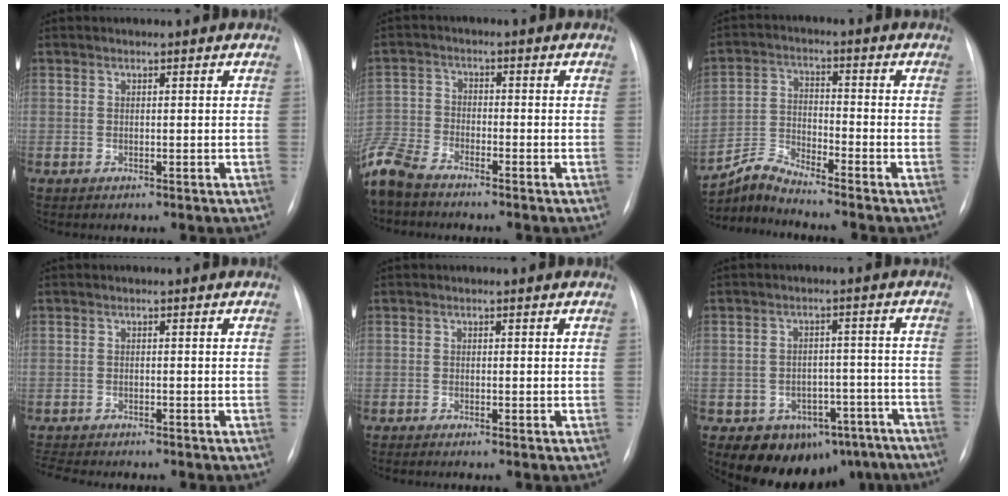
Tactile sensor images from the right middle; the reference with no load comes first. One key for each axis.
{"total": 9.6, "fx": -8.2, "fy": 3.1, "fz": 4.1, "tx": -0.101, "ty": -0.016, "tz": -0.162}
{"total": 5.7, "fx": -5.5, "fy": -1.3, "fz": 0.0, "tx": -0.024, "ty": -0.011, "tz": -0.108}
{"total": 5.8, "fx": -5.3, "fy": 0.8, "fz": 2.1, "tx": -0.037, "ty": -0.011, "tz": -0.081}
{"total": 1.3, "fx": -1.0, "fy": -0.3, "fz": 0.7, "tx": -0.014, "ty": -0.003, "tz": -0.014}
{"total": 13.1, "fx": -10.0, "fy": 7.8, "fz": 3.2, "tx": -0.023, "ty": 0.040, "tz": -0.116}